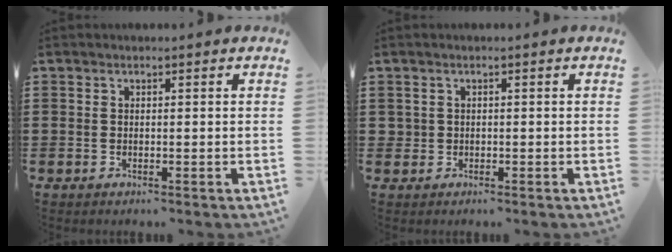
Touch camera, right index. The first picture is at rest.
{"total": 0.8, "force": [-0.1, 0.8, 0.1], "torque": [-0.003, 0.004, -0.003]}